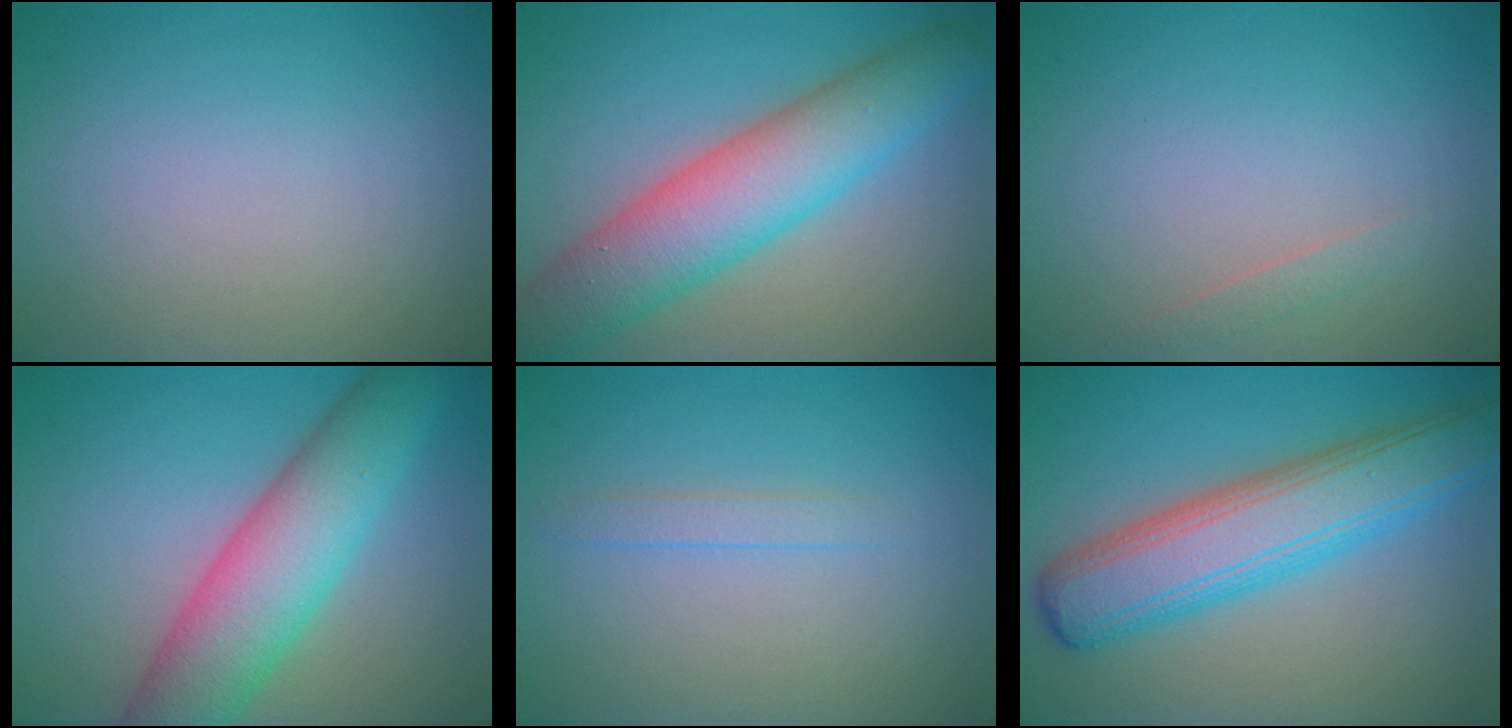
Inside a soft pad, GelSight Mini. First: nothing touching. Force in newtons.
{"total": 8.7, "press": 8.7, "slide": 0.5}
{"total": 0.8, "press": 0.8, "slide": 0.0}
{"total": 8.5, "press": 8.5, "slide": 0.1}
{"total": 1.1, "press": 1.1, "slide": 0.0}
{"total": 8.4, "press": 8.4, "slide": 0.2}